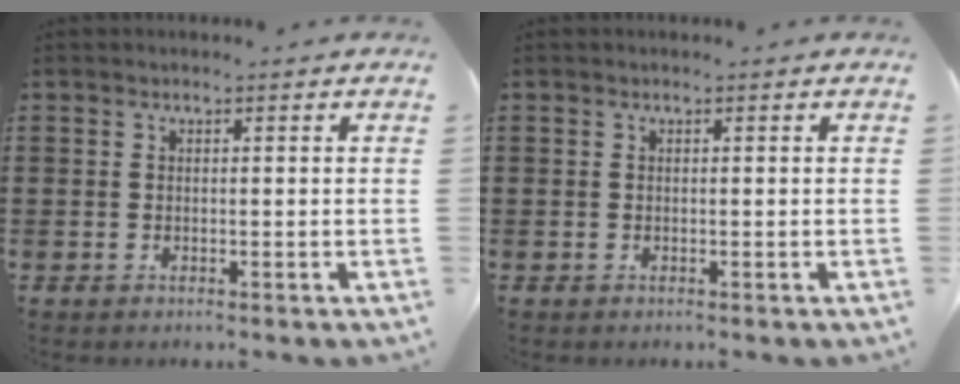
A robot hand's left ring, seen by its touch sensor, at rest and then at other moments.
{"total": 0.0}